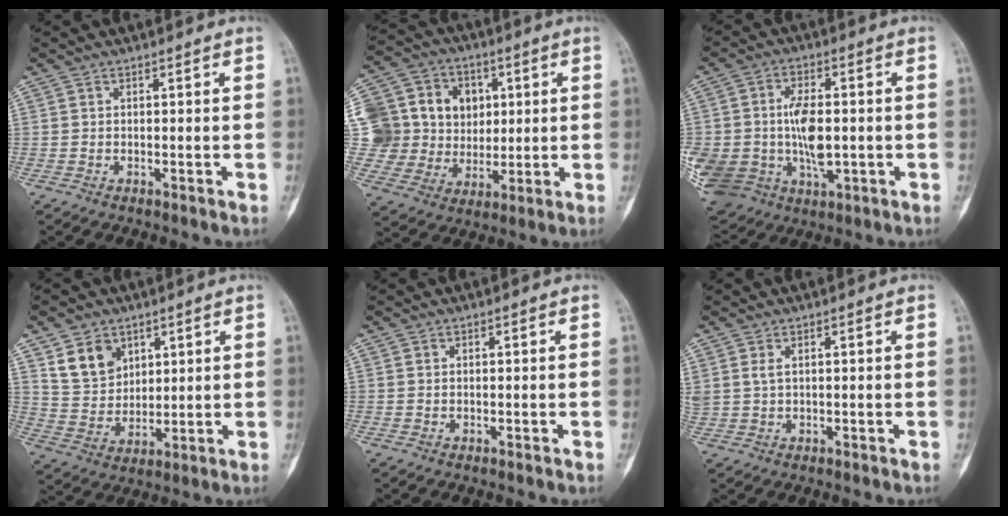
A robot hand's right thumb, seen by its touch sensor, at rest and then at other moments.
{"total": 20.5, "force": [4.0, 18.0, 8.8], "torque": [-0.141, 0.036, 0.092]}
{"total": 24.5, "force": [-1.9, 16.9, 17.6], "torque": [-0.392, 0.008, -0.005]}
{"total": 9.0, "force": [4.8, 6.6, 3.8], "torque": [-0.047, -0.028, 0.102]}
{"total": 0.0}
{"total": 1.8, "force": [0.8, 0.9, 1.4], "torque": [-0.035, 0.006, 0.024]}